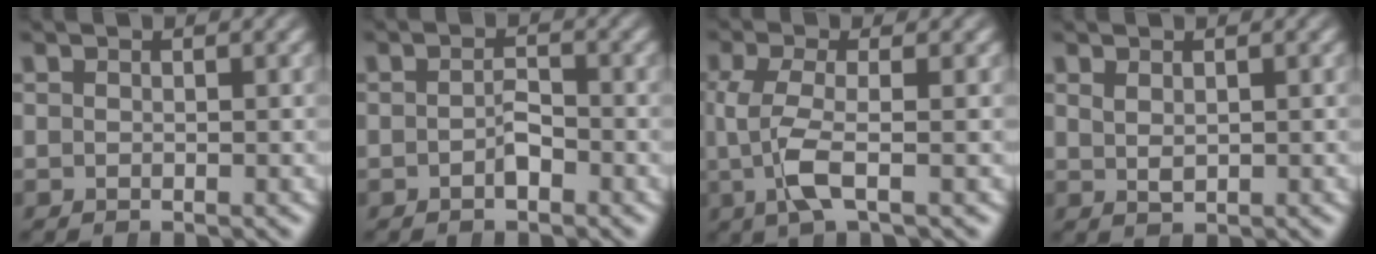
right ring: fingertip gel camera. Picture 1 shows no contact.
{"total": 1.4, "force": [-0.8, 0.8, 0.8], "torque": [-0.019, -0.003, -0.016]}
{"total": 4.2, "force": [-0.4, 1.6, 3.9], "torque": [-0.102, -0.018, 0.001]}
{"total": 0.8, "force": [0.6, -0.2, 0.4], "torque": [-0.011, -0.010, 0.022]}